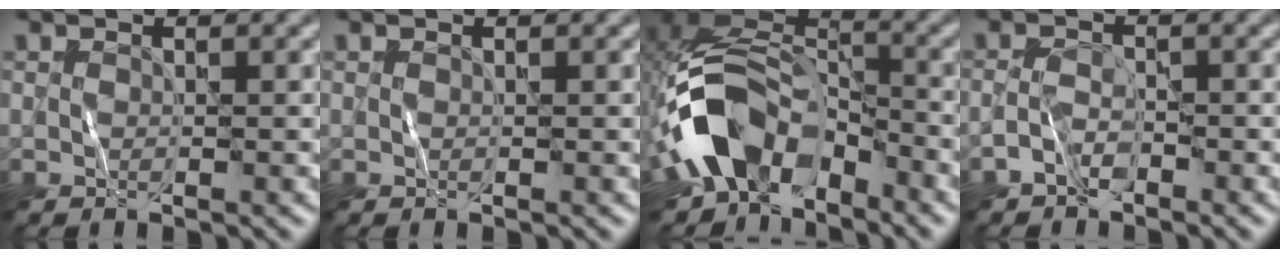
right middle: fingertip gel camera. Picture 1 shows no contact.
{"total": 0.0}
{"total": 11.0, "force": [-5.4, 6.6, 7.0], "torque": [-0.115, 0.009, -0.107]}
{"total": 1.9, "force": [-1.5, 0.8, 0.8], "torque": [-0.017, 0.011, -0.032]}